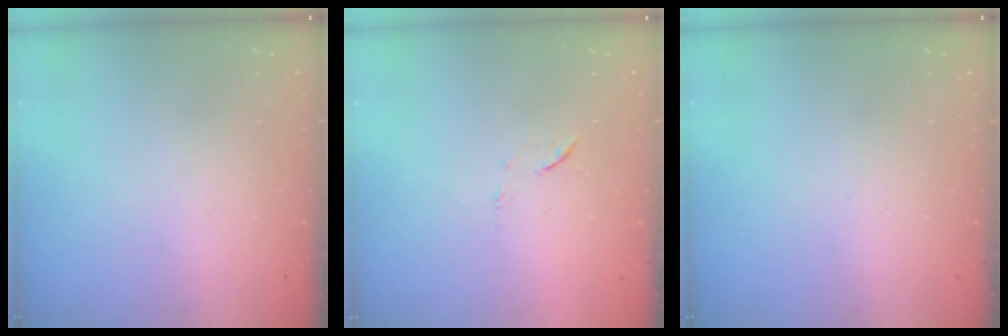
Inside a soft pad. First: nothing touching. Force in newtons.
{"total": 6.4, "press": 6.4, "slide": 0.6}
{"total": 0.0}